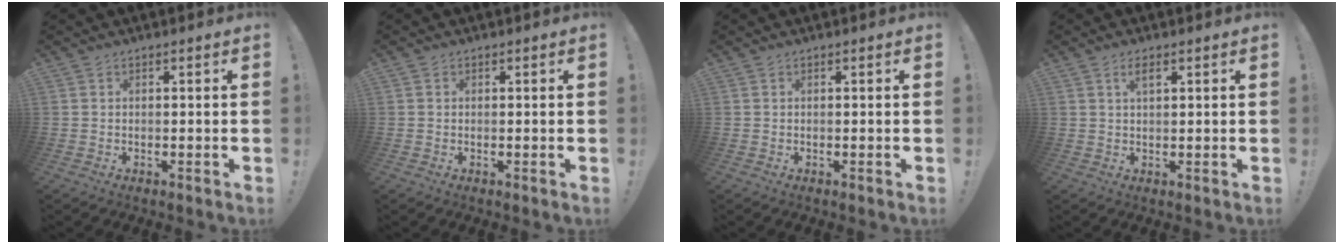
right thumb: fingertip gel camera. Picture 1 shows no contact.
{"total": 0.6, "force": [0.1, 0.5, 0.0], "torque": [0.005, 0.000, 0.002]}
{"total": 0.0}
{"total": 2.8, "force": [1.4, 0.9, 2.2], "torque": [-0.030, -0.004, 0.022]}